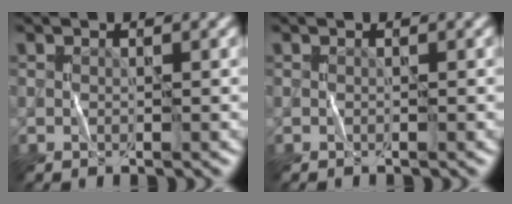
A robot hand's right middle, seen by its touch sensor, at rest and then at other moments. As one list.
[{"total": 0.0}]